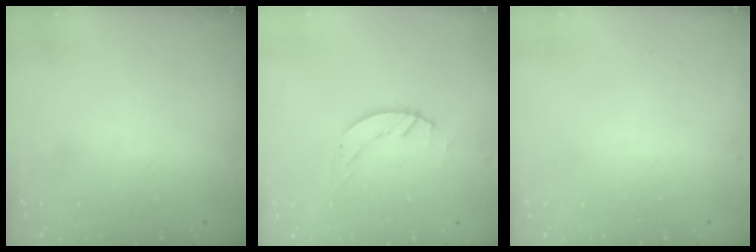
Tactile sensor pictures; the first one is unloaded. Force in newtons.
{"total": 1.5, "press": 1.4, "slide": 0.3}
{"total": 0.0}